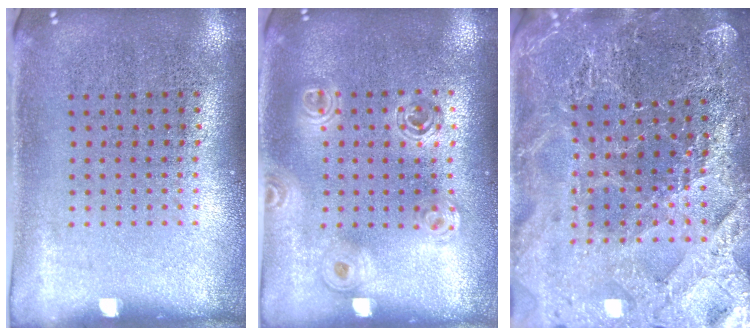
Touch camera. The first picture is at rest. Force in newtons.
{"total": 1.6, "press": 1.4, "slide": 0.7}
{"total": 4.1, "press": 3.9, "slide": 1.1}